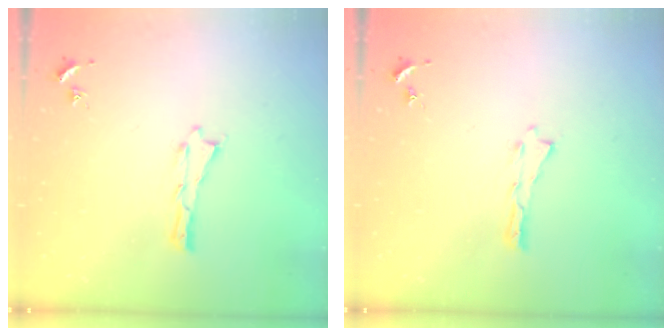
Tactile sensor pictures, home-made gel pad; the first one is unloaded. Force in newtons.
{"total": 0.0}